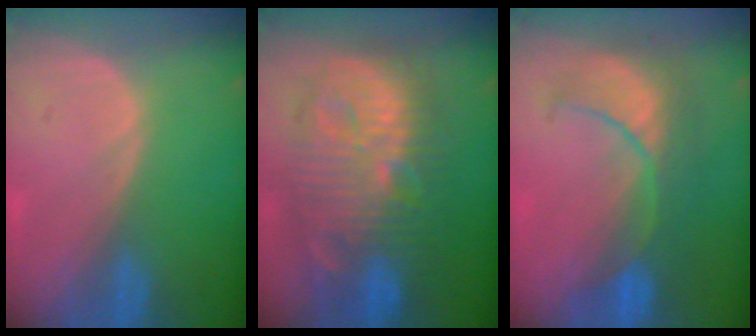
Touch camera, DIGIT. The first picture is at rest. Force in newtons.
{"total": 13.7, "press": 13.6, "slide": 1.2}
{"total": 8.5, "press": 8.4, "slide": 1.4}